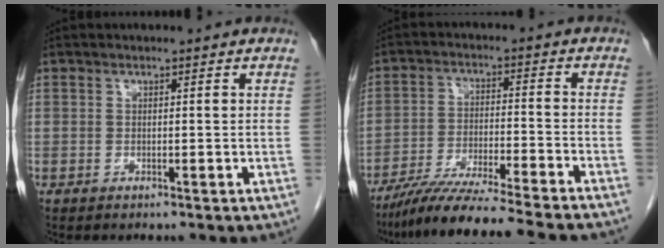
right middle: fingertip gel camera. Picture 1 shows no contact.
{"total": 15.5, "force": [-13.4, -1.0, 7.6], "torque": [-0.115, -0.032, -0.218]}